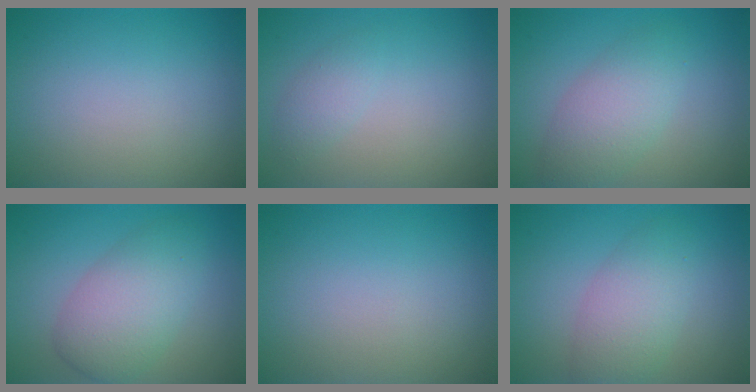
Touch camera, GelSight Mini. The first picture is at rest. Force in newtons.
{"total": 1.4, "press": 1.4, "slide": 0.1}
{"total": 4.0, "press": 4.0, "slide": 0.0}
{"total": 5.2, "press": 5.2, "slide": 0.3}
{"total": 0.0}
{"total": 3.9, "press": 3.9, "slide": 0.1}